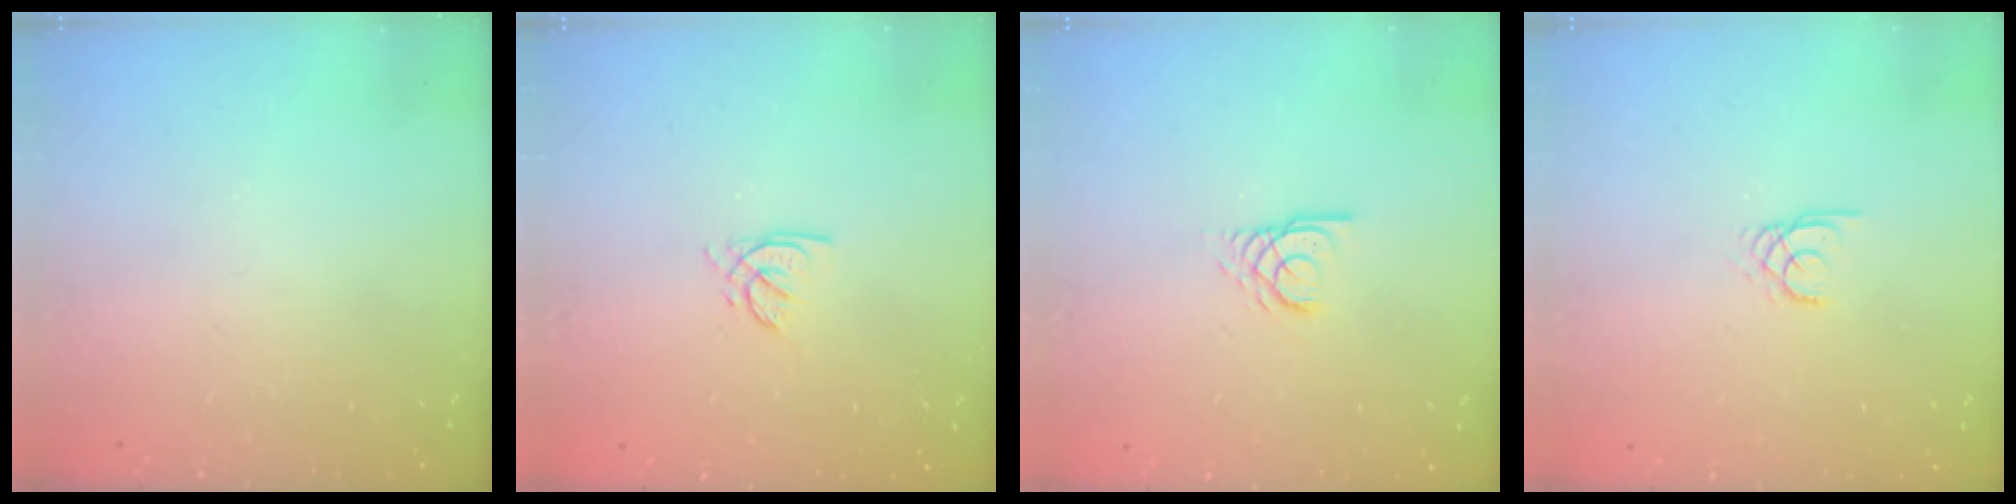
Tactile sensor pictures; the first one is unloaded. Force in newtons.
{"total": 2.6, "press": 2.6, "slide": 0.2}
{"total": 2.9, "press": 2.9, "slide": 0.1}
{"total": 1.6, "press": 1.6, "slide": 0.2}